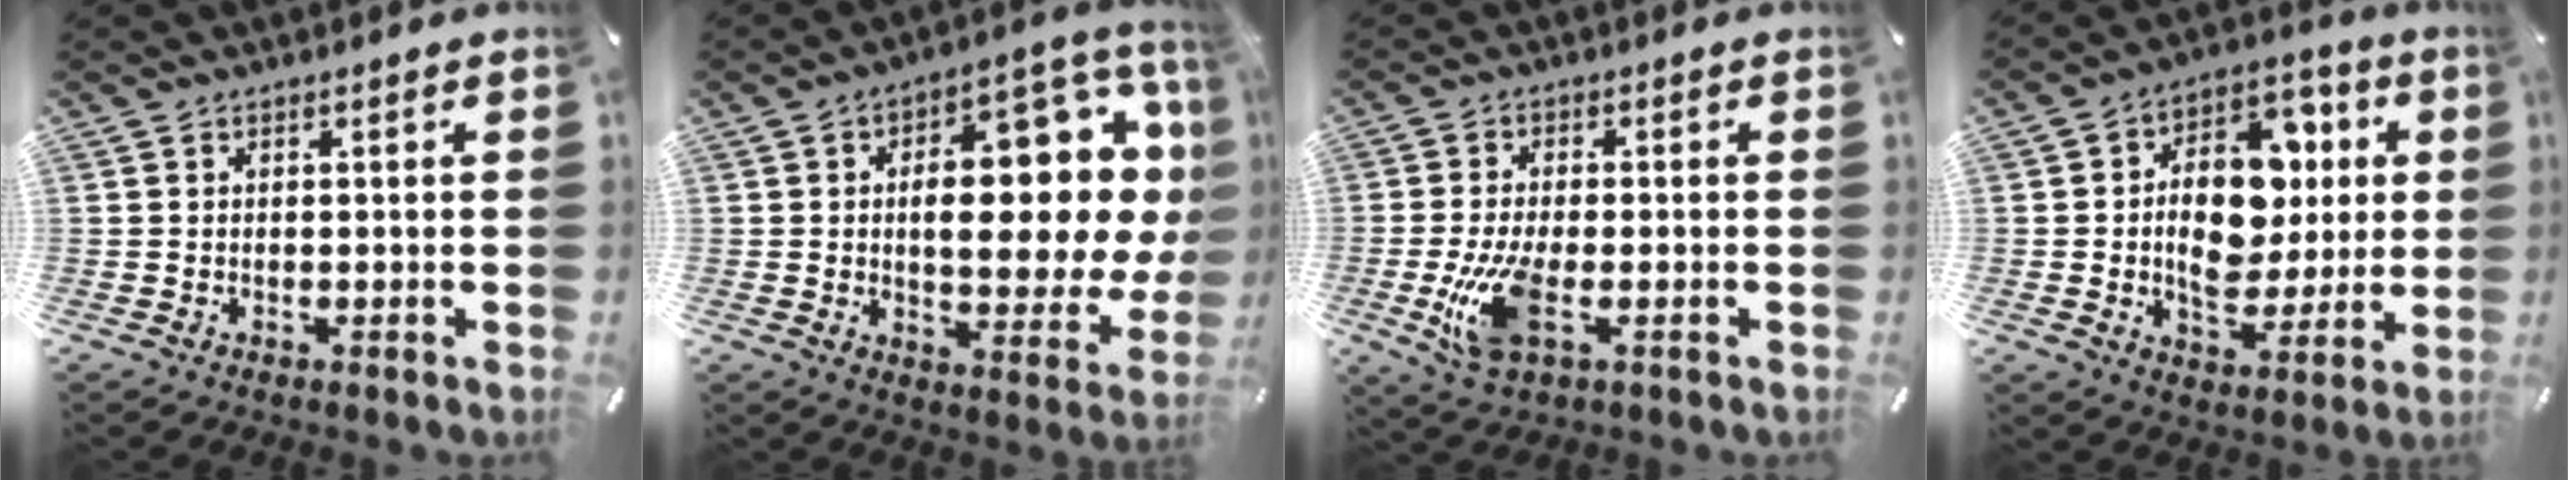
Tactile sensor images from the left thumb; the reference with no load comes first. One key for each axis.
{"total": 21.7, "fx": 4.5, "fy": 10.2, "fz": 18.5, "tx": -0.245, "ty": -0.045, "tz": 0.074}
{"total": 9.9, "fx": -2.3, "fy": 4.8, "fz": 8.4, "tx": -0.186, "ty": -0.010, "tz": -0.037}
{"total": 16.5, "fx": 1.0, "fy": 12.0, "fz": 11.3, "tx": -0.181, "ty": -0.005, "tz": 0.022}